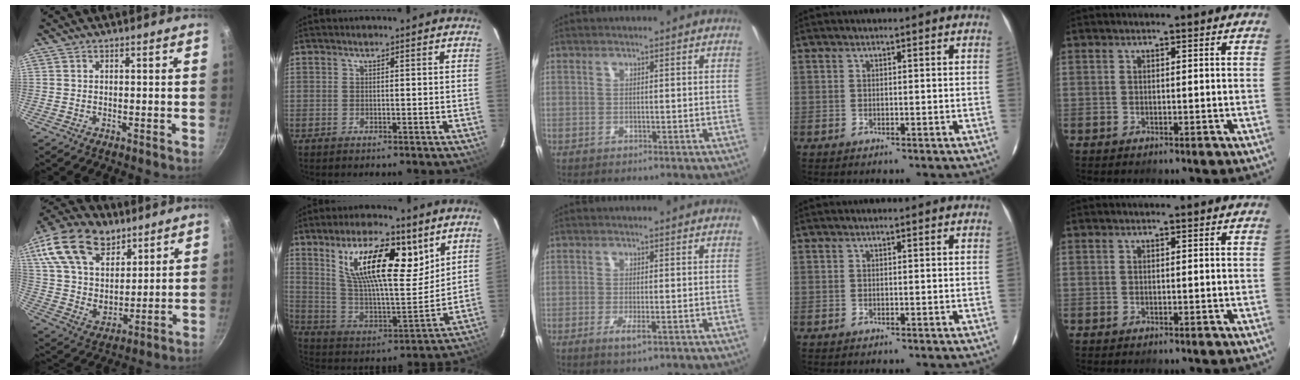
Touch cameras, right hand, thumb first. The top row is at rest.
{"thumb": {"total": 21.9, "force": [11.6, 13.9, 12.3], "torque": [-0.211, -0.022, 0.211]}, "index": {"total": 20.0, "force": [10.0, 6.9, 15.9], "torque": [-0.274, 0.007, 0.182]}, "middle": {"total": 3.0, "force": [-1.3, 0.5, 2.7], "torque": [-0.055, -0.010, -0.022]}}